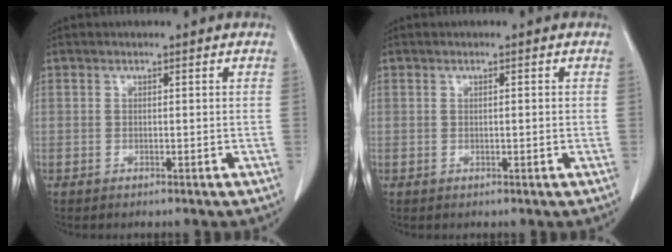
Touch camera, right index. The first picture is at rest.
{"total": 0.7, "force": [0.0, 0.1, 0.7], "torque": [-0.013, 0.001, 0.002]}